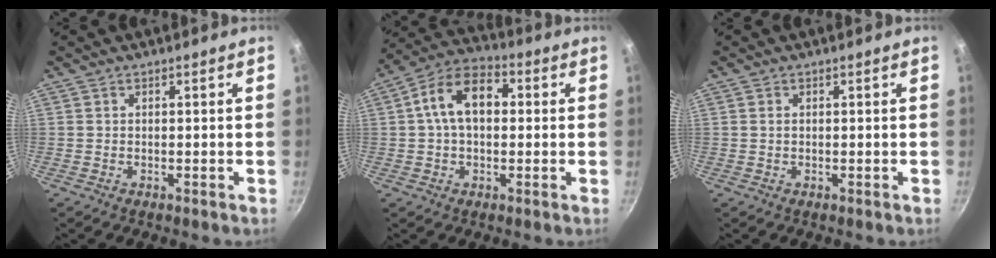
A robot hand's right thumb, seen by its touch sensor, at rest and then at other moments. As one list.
[{"total": 12.1, "force": [1.6, 7.7, 9.2], "torque": [-0.131, 0.031, 0.010]}, {"total": 0.8, "force": [0.2, 0.5, 0.6], "torque": [-0.010, 0.002, 0.003]}]